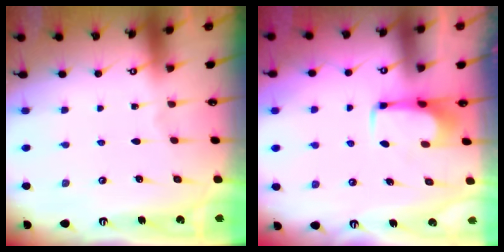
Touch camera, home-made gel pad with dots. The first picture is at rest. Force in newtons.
{"total": 1.6, "press": 1.5, "slide": 0.4}